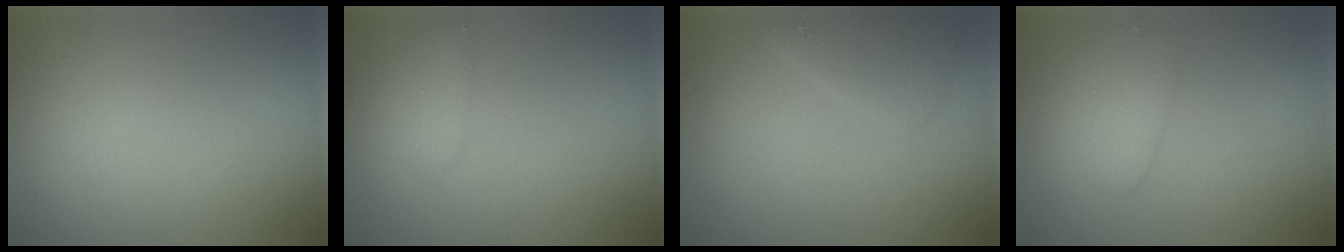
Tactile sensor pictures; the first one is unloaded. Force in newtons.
{"total": 1.7, "press": 1.7, "slide": 0.2}
{"total": 2.1, "press": 2.1, "slide": 0.0}
{"total": 2.2, "press": 2.2, "slide": 0.2}